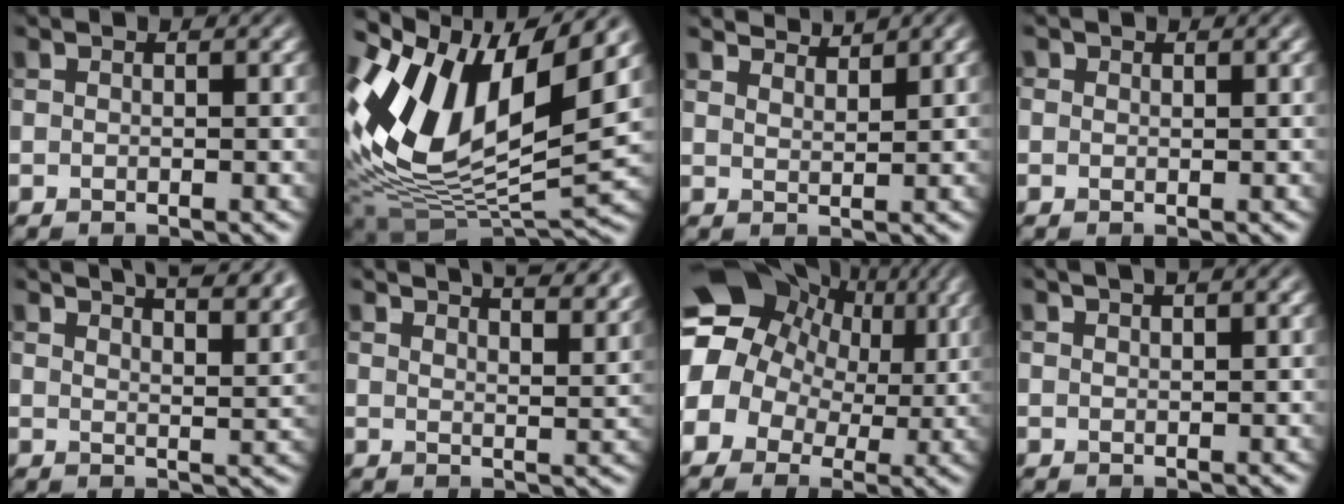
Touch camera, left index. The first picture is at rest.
{"total": 13.1, "force": [3.9, 6.5, 10.7], "torque": [-0.204, 0.007, 0.068]}
{"total": 3.3, "force": [3.2, 0.2, 0.8], "torque": [-0.011, -0.001, 0.047]}
{"total": 0.7, "force": [0.4, 0.6, 0.1], "torque": [0.001, -0.001, 0.003]}
{"total": 9.7, "force": [7.5, 3.1, 5.3], "torque": [-0.027, 0.031, 0.058]}
{"total": 8.4, "force": [6.7, 2.6, 4.3], "torque": [-0.019, 0.027, 0.053]}
{"total": 17.4, "force": [4.6, 14.5, 8.5], "torque": [-0.184, 0.026, 0.058]}
{"total": 2.2, "force": [1.6, 0.5, 1.4], "torque": [-0.013, 0.004, 0.024]}